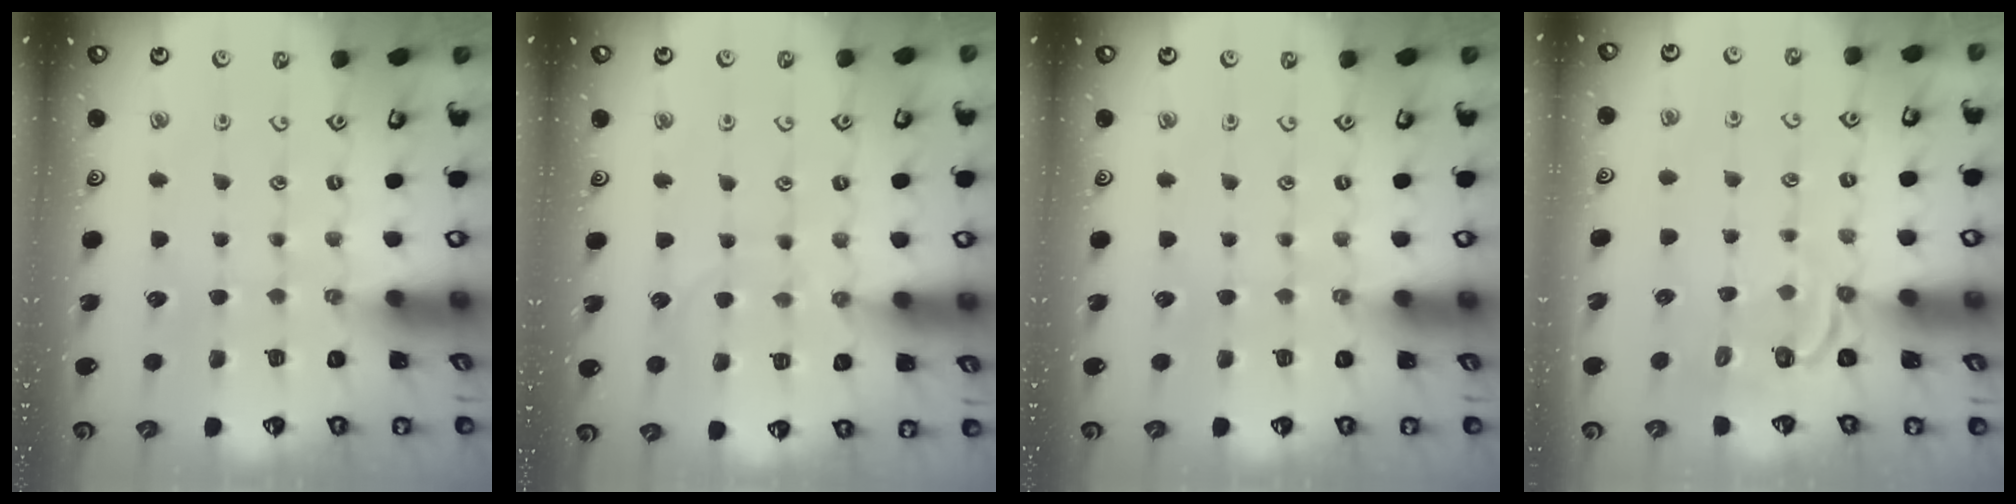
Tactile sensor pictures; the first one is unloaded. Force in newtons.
{"total": 7.1, "press": 7.1, "slide": 0.5}
{"total": 0.0}
{"total": 3.5, "press": 2.4, "slide": 2.6}